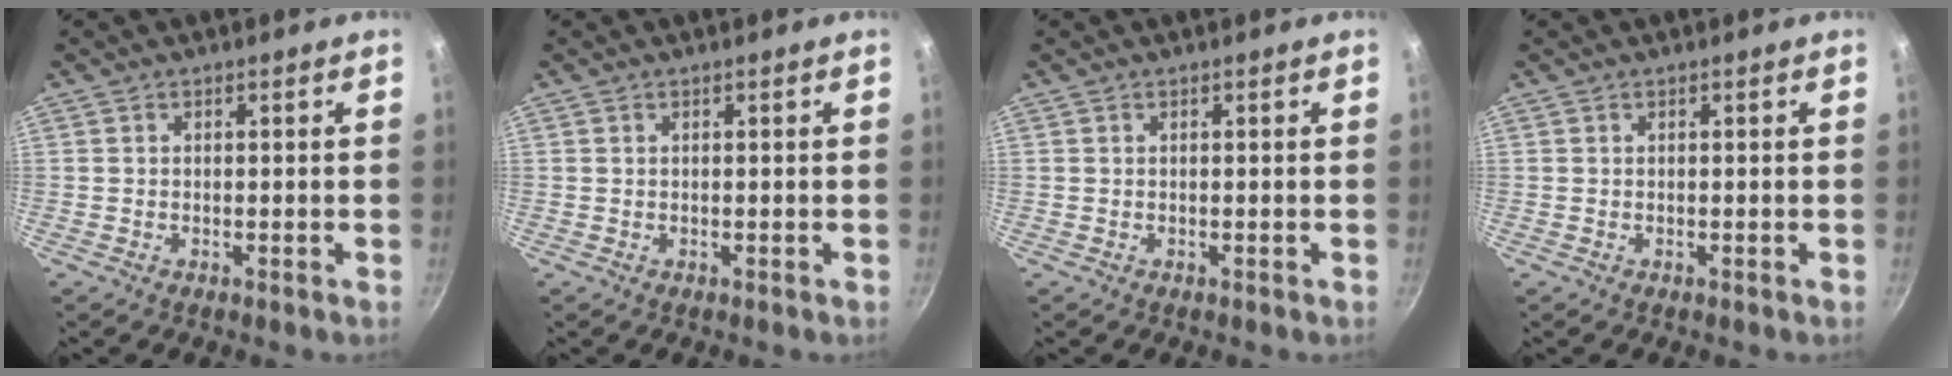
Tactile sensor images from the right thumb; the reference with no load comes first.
{"total": 0.0}
{"total": 0.0}
{"total": 0.0}